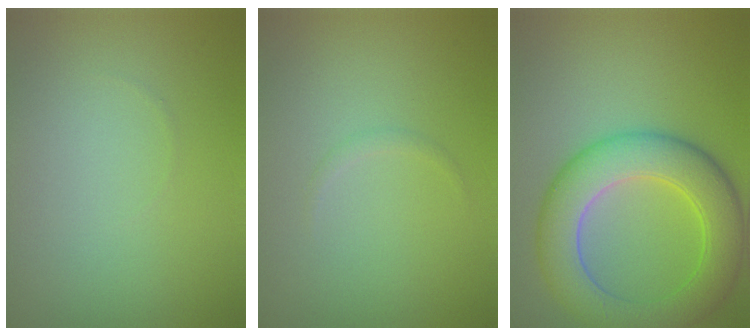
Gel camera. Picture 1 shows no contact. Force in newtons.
{"total": 0.5, "press": 0.5, "slide": 0.0}
{"total": 7.9, "press": 7.9, "slide": 0.2}